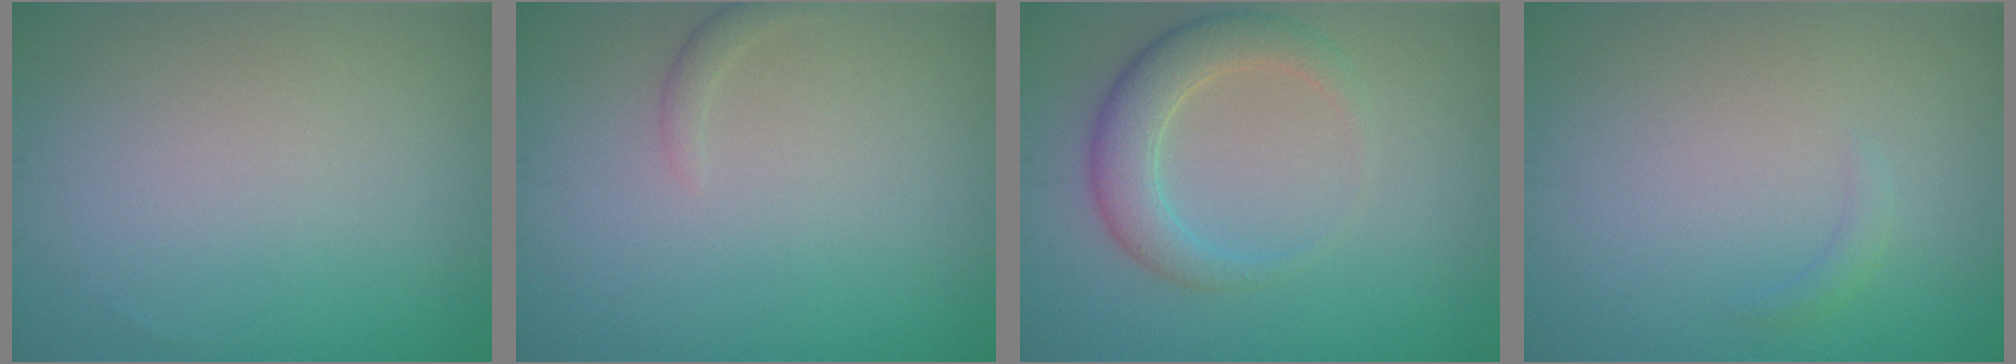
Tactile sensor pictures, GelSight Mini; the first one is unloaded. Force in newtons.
{"total": 0.9, "press": 0.9, "slide": 0.1}
{"total": 3.9, "press": 3.9, "slide": 0.3}
{"total": 0.9, "press": 0.9, "slide": 0.1}